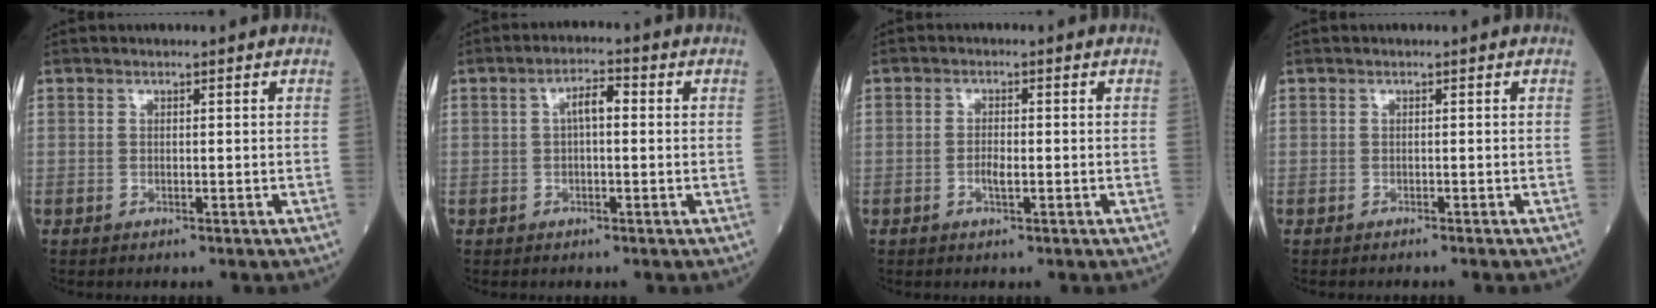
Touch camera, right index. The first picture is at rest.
{"total": 3.3, "force": [0.3, 1.0, 3.2], "torque": [-0.056, 0.011, 0.002]}
{"total": 1.9, "force": [-0.6, 0.4, 1.7], "torque": [-0.037, 0.000, -0.011]}
{"total": 1.4, "force": [-1.2, -0.1, 0.6], "torque": [-0.010, 0.001, -0.015]}